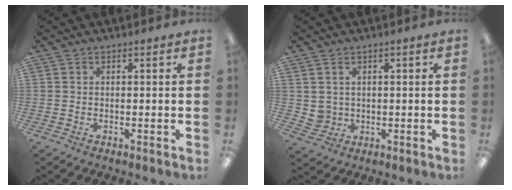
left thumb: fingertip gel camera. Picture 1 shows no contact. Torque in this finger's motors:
{"motor_torque": [-0.32, 0.06, -0.27, 0.05, 0.00]}